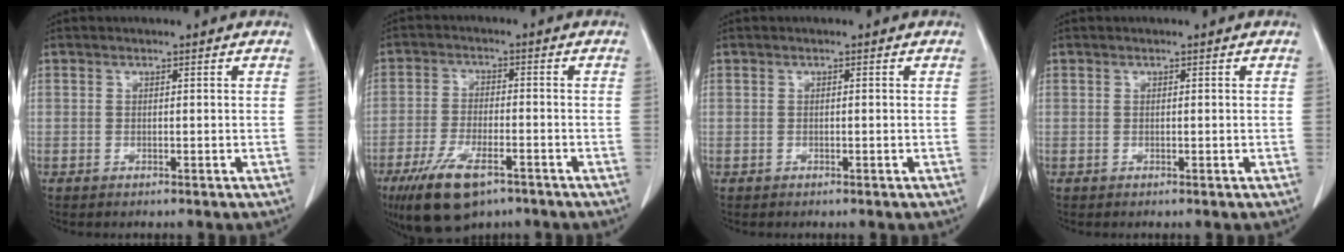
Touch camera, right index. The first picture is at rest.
{"total": 10.5, "force": [-6.6, 3.7, 7.2], "torque": [-0.141, -0.017, -0.111]}
{"total": 0.0}
{"total": 0.0}